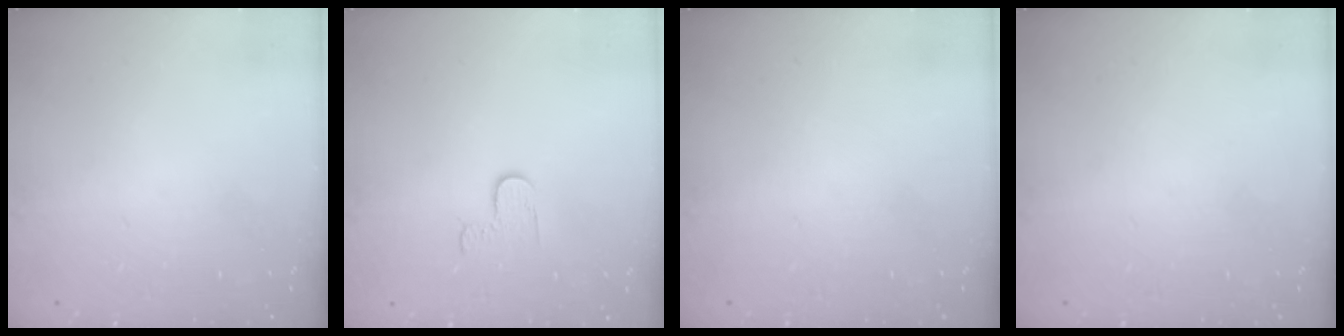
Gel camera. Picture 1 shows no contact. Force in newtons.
{"total": 2.7, "press": 2.6, "slide": 0.4}
{"total": 0.0}
{"total": 0.0}